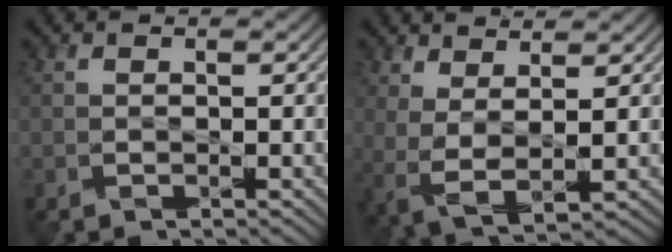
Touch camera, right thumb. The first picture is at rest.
{"total": 4.5, "force": [1.4, 1.4, 4.0], "torque": [-0.099, -0.003, 0.028]}